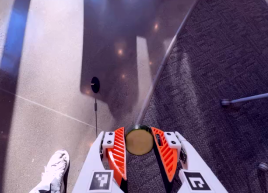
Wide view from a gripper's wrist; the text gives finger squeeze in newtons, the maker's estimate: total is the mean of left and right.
{"total": 8.6, "left": 8.3, "right": 8.9}